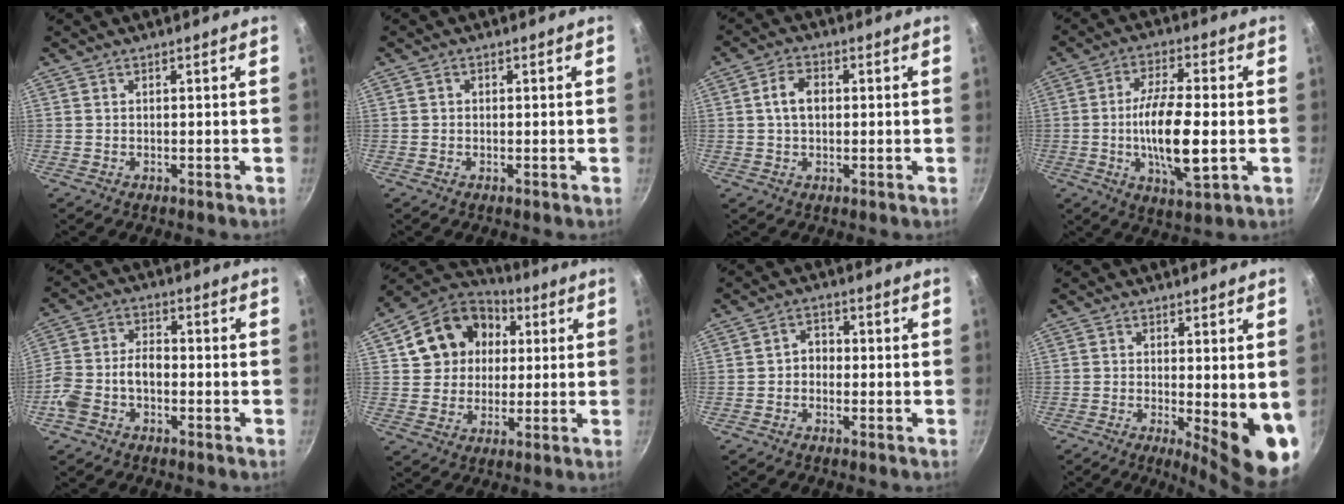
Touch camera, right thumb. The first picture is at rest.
{"total": 0.9, "force": [0.0, 0.8, 0.4], "torque": [-0.005, 0.005, -0.001]}
{"total": 5.4, "force": [0.5, 3.6, 3.9], "torque": [-0.059, 0.013, 0.004]}
{"total": 13.8, "force": [-1.7, 4.4, 13.0], "torque": [-0.242, 0.005, -0.034]}
{"total": 8.3, "force": [-2.9, 5.2, 5.7], "torque": [-0.106, 0.041, -0.065]}
{"total": 15.3, "force": [3.8, 13.0, 7.2], "torque": [-0.104, 0.026, 0.057]}
{"total": 3.4, "force": [-0.6, 2.8, 1.8], "torque": [-0.008, 0.014, -0.017]}
{"total": 11.1, "force": [-2.1, 2.8, 10.5], "torque": [-0.122, -0.016, -0.020]}